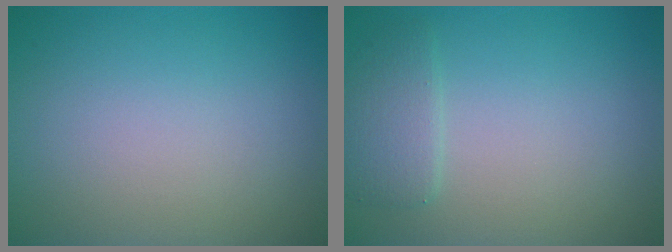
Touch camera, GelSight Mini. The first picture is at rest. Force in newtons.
{"total": 2.0, "press": 2.0, "slide": 0.1}